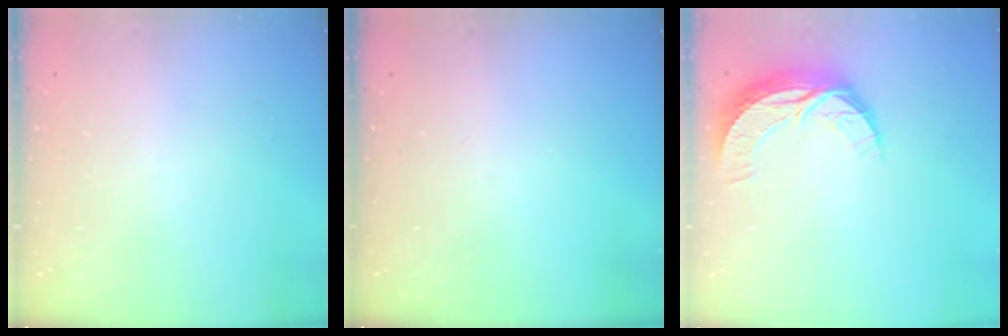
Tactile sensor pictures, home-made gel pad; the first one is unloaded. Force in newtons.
{"total": 0.0}
{"total": 8.9, "press": 8.9, "slide": 0.6}